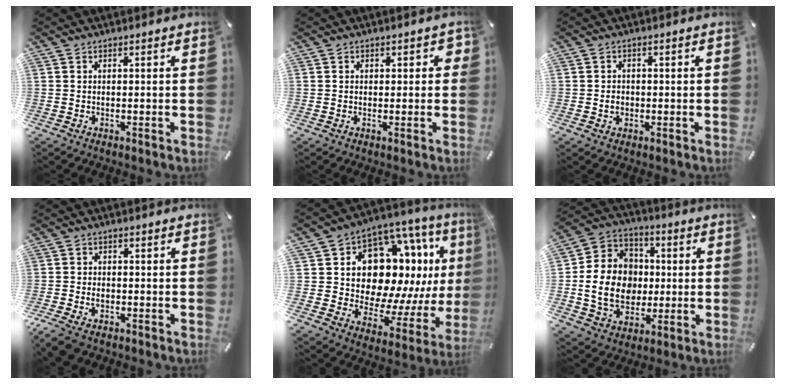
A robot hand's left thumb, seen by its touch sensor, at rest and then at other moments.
{"total": 1.6, "force": [0.1, 1.2, 1.1], "torque": [-0.005, 0.000, -0.004]}
{"total": 2.5, "force": [-0.4, 2.1, 1.3], "torque": [-0.025, 0.005, -0.009]}
{"total": 3.8, "force": [-1.7, 2.6, 2.1], "torque": [-0.050, 0.005, -0.035]}
{"total": 18.2, "force": [6.9, 12.5, 11.3], "torque": [-0.193, -0.070, 0.133]}
{"total": 15.5, "force": [-1.7, 13.2, 7.9], "torque": [-0.174, 0.014, -0.024]}